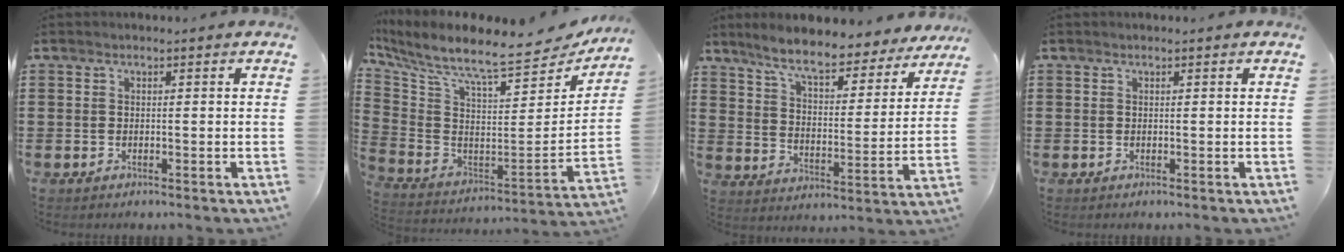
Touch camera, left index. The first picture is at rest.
{"total": 7.5, "force": [6.6, 0.3, 3.4], "torque": [-0.102, -0.073, 0.104]}
{"total": 7.9, "force": [6.9, 0.7, 3.9], "torque": [-0.102, -0.038, 0.116]}
{"total": 0.0}